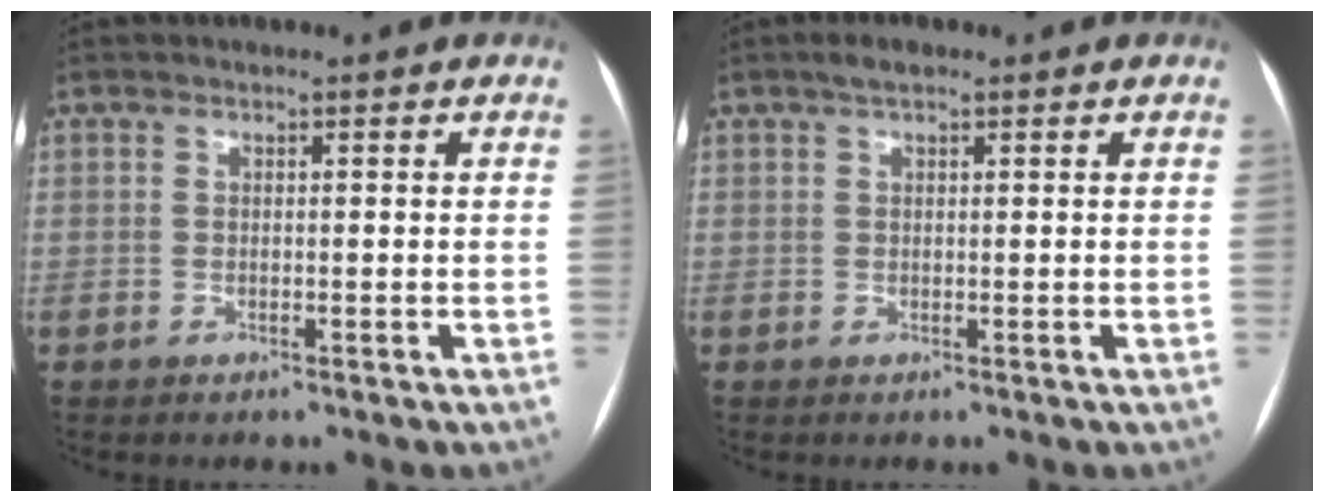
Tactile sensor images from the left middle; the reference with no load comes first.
{"total": 1.8, "force": [1.2, 0.6, 1.2], "torque": [-0.023, 0.013, 0.019]}